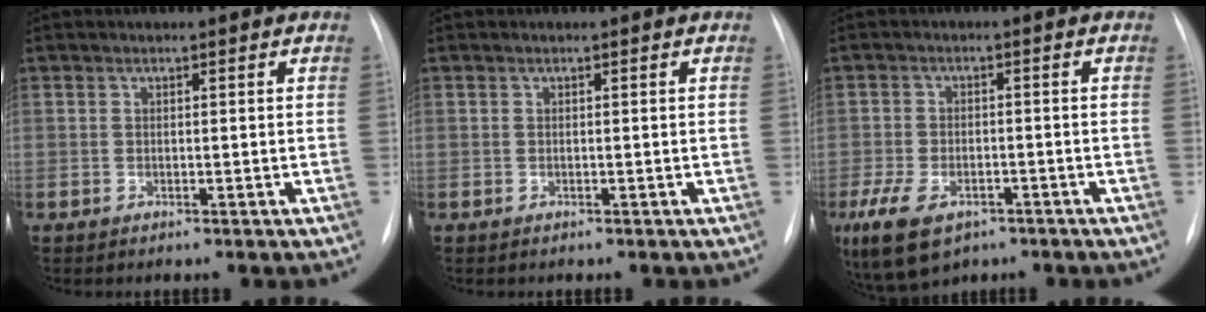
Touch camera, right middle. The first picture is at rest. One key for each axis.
{"total": 0.0}
{"total": 9.4, "fx": -5.5, "fy": 5.1, "fz": 5.7, "tx": -0.120, "ty": -0.011, "tz": -0.085}